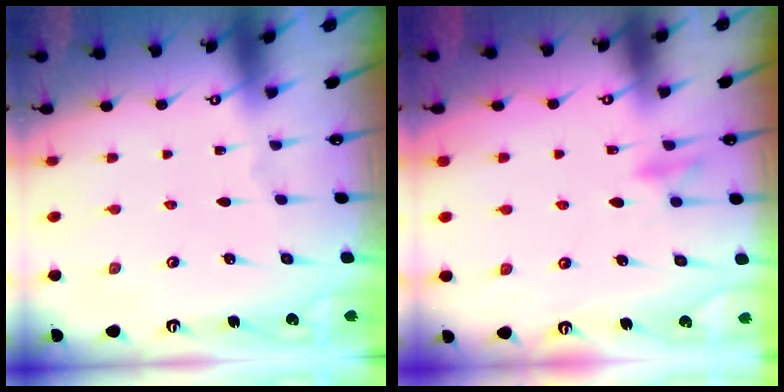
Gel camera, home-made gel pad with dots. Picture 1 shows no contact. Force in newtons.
{"total": 9.3, "press": 9.2, "slide": 1.3}